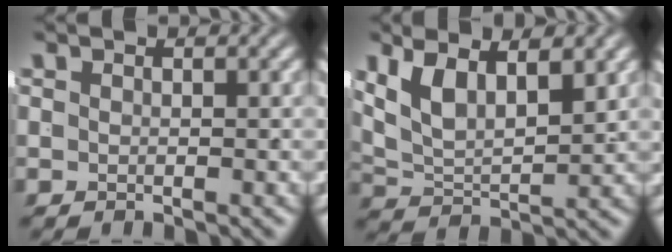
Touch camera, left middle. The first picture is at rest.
{"total": 6.5, "force": [1.8, 4.6, 4.2], "torque": [-0.092, -0.009, 0.030]}